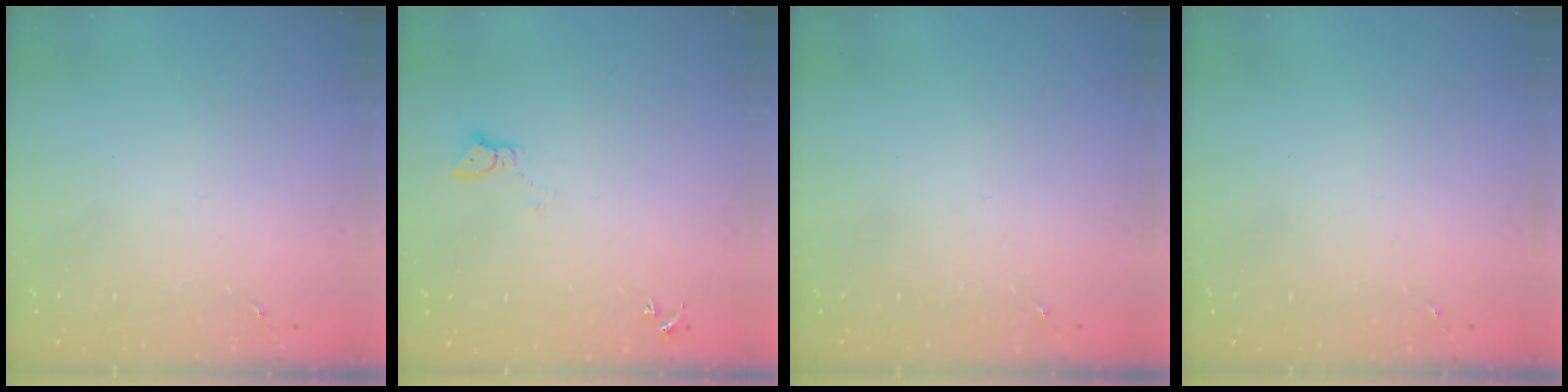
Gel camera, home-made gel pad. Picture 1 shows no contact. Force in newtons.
{"total": 2.2, "press": 2.2, "slide": 0.2}
{"total": 0.0}
{"total": 0.0}